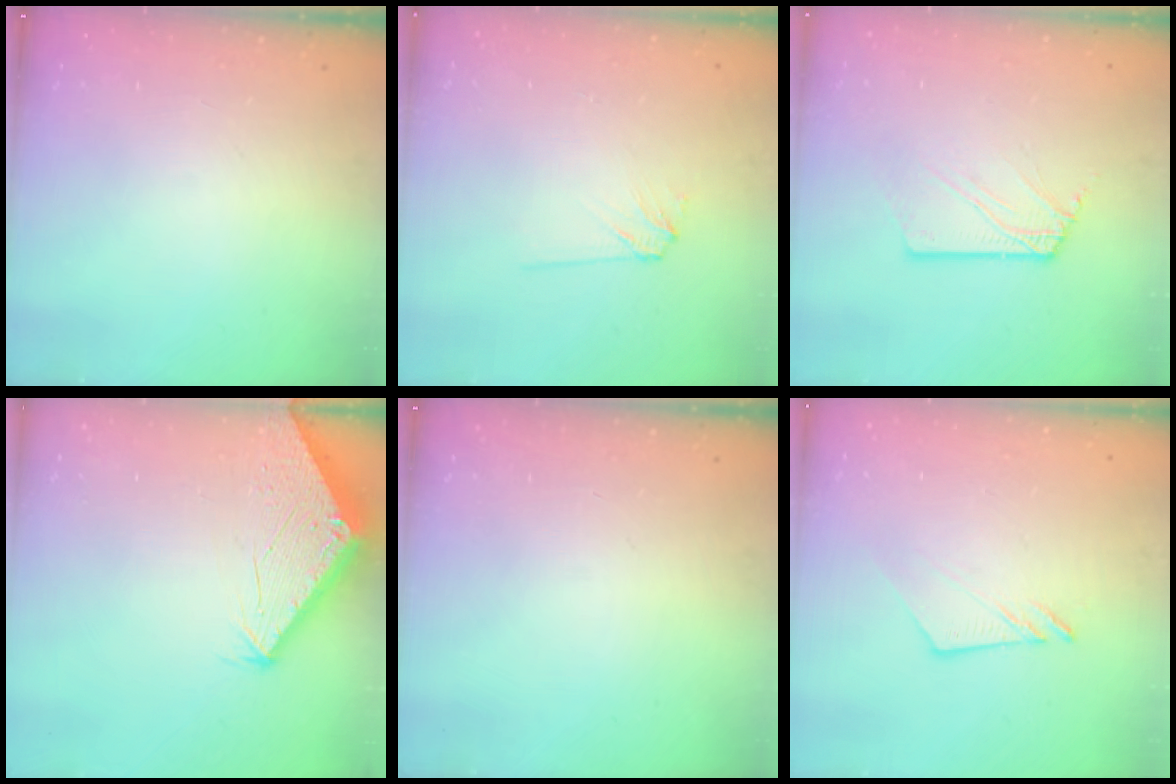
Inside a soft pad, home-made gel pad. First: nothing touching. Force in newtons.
{"total": 4.2, "press": 4.2, "slide": 0.5}
{"total": 2.5, "press": 2.5, "slide": 0.3}
{"total": 2.7, "press": 2.7, "slide": 0.1}
{"total": 0.0}
{"total": 6.7, "press": 6.7, "slide": 0.1}